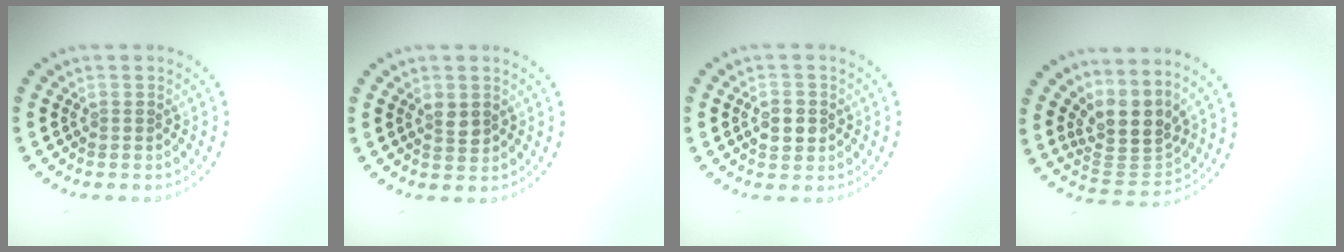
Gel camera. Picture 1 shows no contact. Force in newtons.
{"total": 1.5, "press": 1.5, "slide": 0.3}
{"total": 2.6, "press": 2.6, "slide": 0.2}
{"total": 4.2, "press": 3.1, "slide": 2.8}